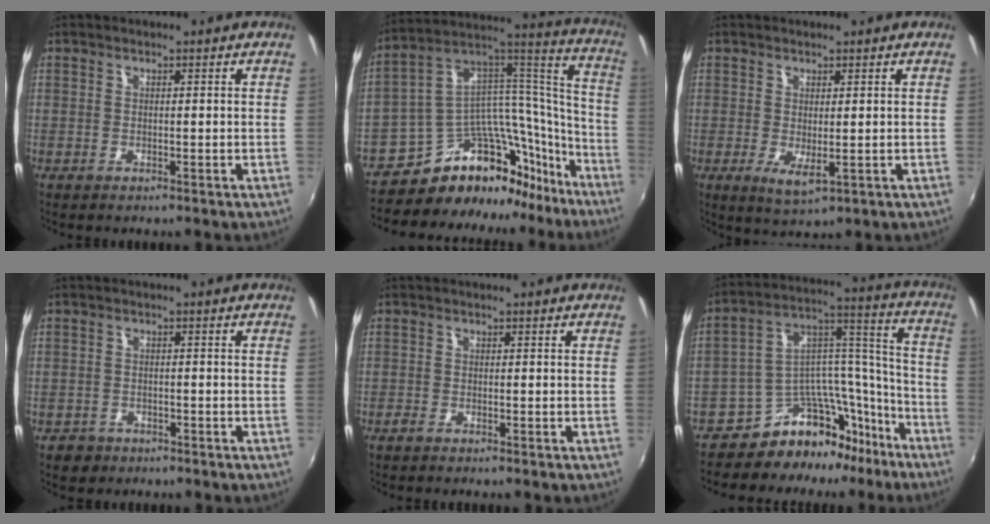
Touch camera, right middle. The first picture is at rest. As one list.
[{"total": 21.6, "force": [-17.5, 10.6, 6.9], "torque": [-0.099, 0.090, -0.269]}, {"total": 3.6, "force": [-0.2, 1.3, 3.3], "torque": [-0.057, -0.012, 0.002]}, {"total": 2.8, "force": [-1.8, 2.1, 0.7], "torque": [-0.024, 0.001, -0.026]}, {"total": 1.0, "force": [-0.9, 0.1, 0.5], "torque": [-0.011, -0.003, -0.019]}, {"total": 15.9, "force": [-13.2, 7.8, 4.1], "torque": [-0.062, 0.089, -0.199]}]